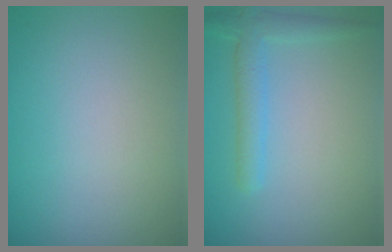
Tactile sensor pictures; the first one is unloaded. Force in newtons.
{"total": 2.6, "press": 2.6, "slide": 0.2}